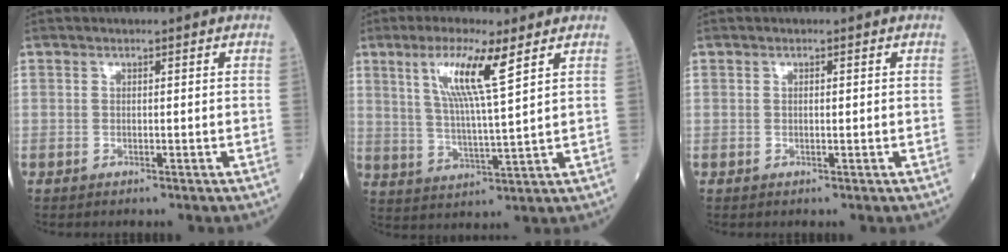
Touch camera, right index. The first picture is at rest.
{"total": 9.5, "force": [4.6, 0.0, 8.3], "torque": [-0.160, -0.001, 0.088]}
{"total": 0.7, "force": [0.1, 0.2, 0.7], "torque": [-0.013, 0.000, 0.002]}